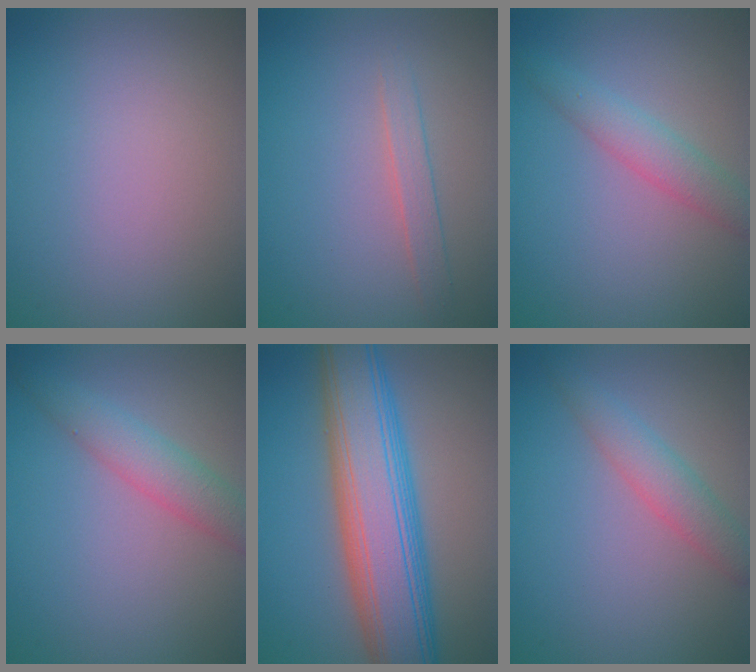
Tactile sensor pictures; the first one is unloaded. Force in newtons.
{"total": 1.5, "press": 1.5, "slide": 0.0}
{"total": 2.9, "press": 2.9, "slide": 0.1}
{"total": 3.4, "press": 3.4, "slide": 0.2}
{"total": 11.0, "press": 11.0, "slide": 0.6}
{"total": 2.8, "press": 2.8, "slide": 0.1}